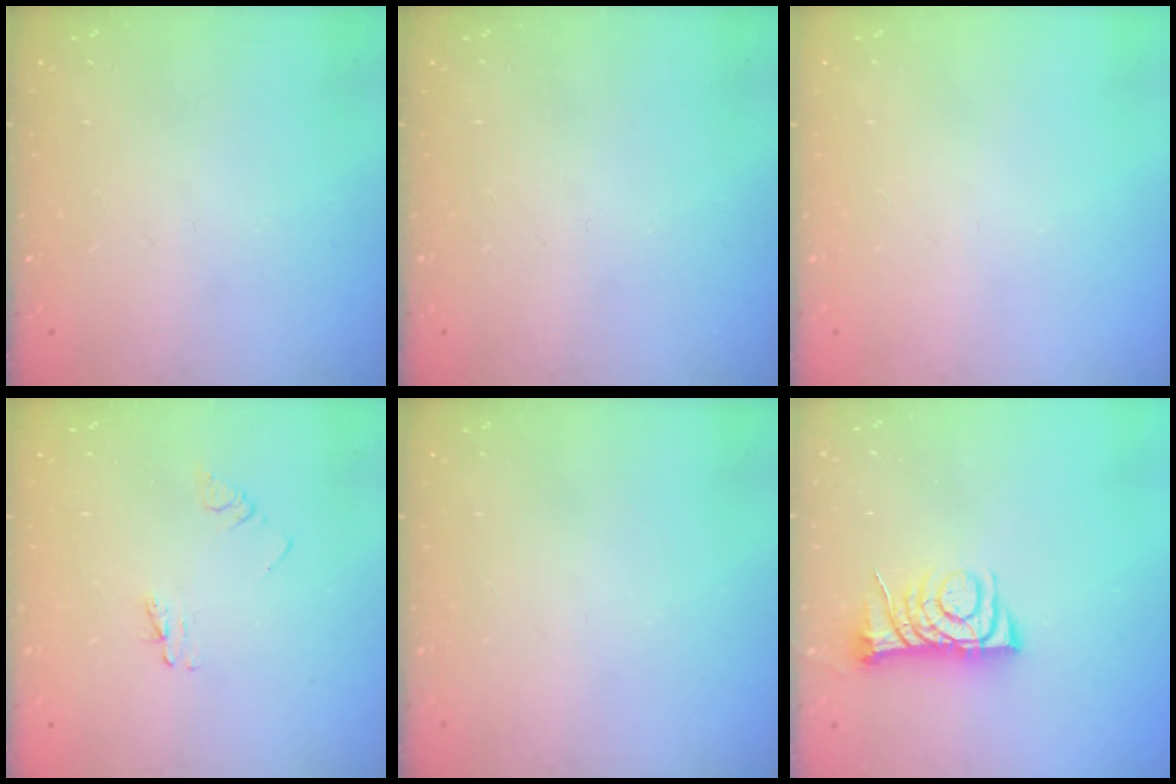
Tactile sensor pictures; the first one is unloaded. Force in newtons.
{"total": 0.0}
{"total": 0.0}
{"total": 2.9, "press": 2.9, "slide": 0.3}
{"total": 0.0}
{"total": 7.2, "press": 7.1, "slide": 0.9}